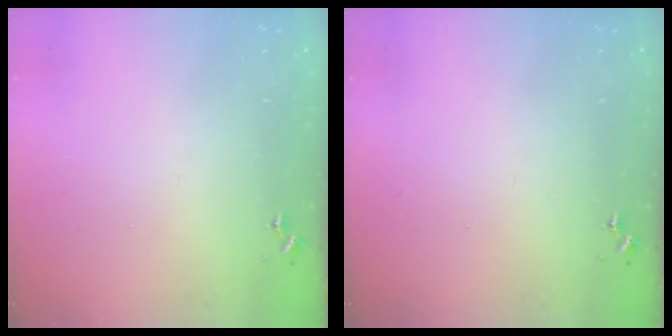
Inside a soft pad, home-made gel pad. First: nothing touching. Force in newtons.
{"total": 0.0}